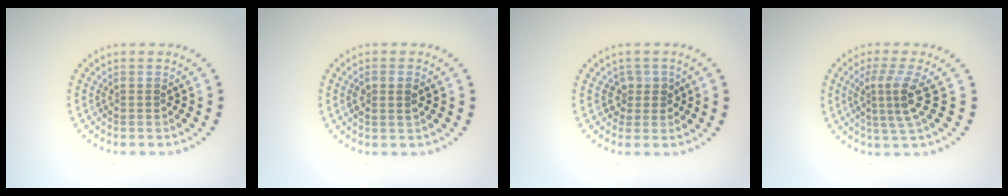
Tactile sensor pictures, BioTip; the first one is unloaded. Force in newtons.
{"total": 1.7, "press": 1.6, "slide": 0.6}
{"total": 1.5, "press": 1.3, "slide": 0.9}
{"total": 3.3, "press": 2.3, "slide": 2.4}